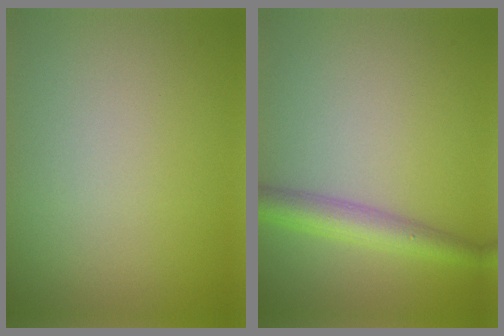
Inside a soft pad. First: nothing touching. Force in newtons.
{"total": 3.6, "press": 3.6, "slide": 0.1}